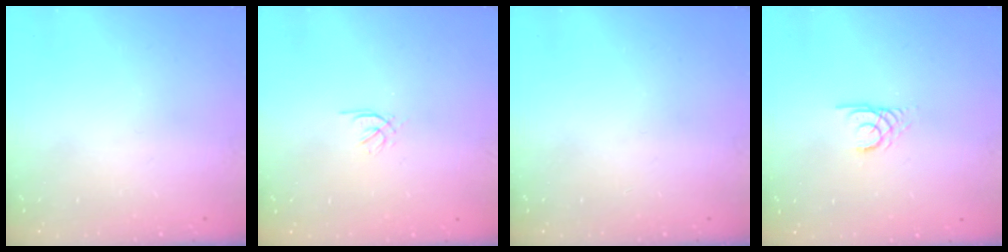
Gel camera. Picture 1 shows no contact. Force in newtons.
{"total": 0.5, "press": 0.3, "slide": 0.4}
{"total": 0.0}
{"total": 2.2, "press": 2.2, "slide": 0.3}